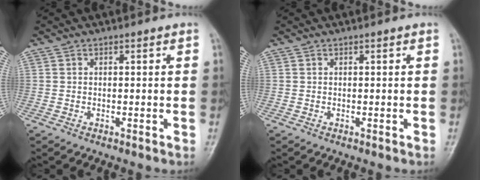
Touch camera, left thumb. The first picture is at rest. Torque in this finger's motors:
{"motor_torque": [-0.05, 0.05, 0.00, 0.00, 0.00]}